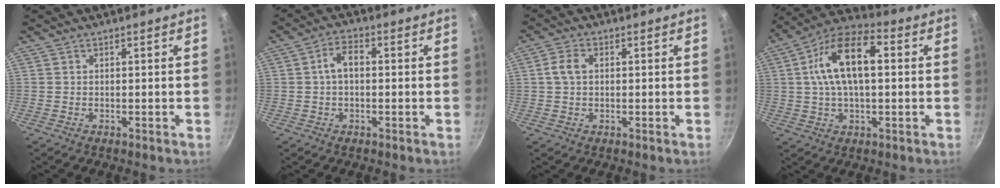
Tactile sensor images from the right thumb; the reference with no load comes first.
{"total": 4.8, "force": [0.2, 2.8, 3.9], "torque": [-0.071, 0.017, -0.003]}
{"total": 3.7, "force": [0.5, 2.5, 2.7], "torque": [-0.059, 0.010, 0.007]}
{"total": 15.3, "force": [2.5, 7.5, 13.1], "torque": [-0.237, 0.028, 0.037]}